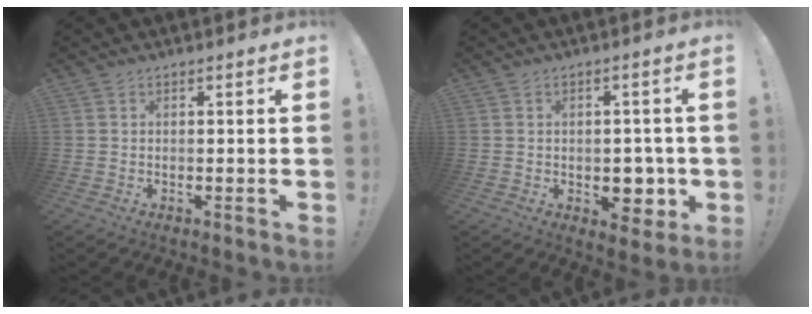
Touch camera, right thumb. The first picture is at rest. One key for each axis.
{"total": 7.6, "fx": -1.6, "fy": 5.9, "fz": 4.6, "tx": -0.032, "ty": 0.009, "tz": -0.019}